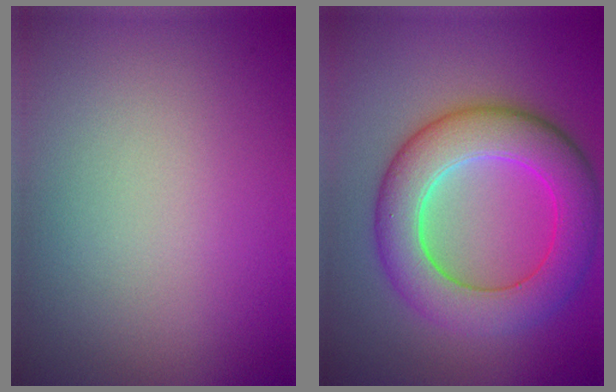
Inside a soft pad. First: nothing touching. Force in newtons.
{"total": 8.2, "press": 8.2, "slide": 0.2}